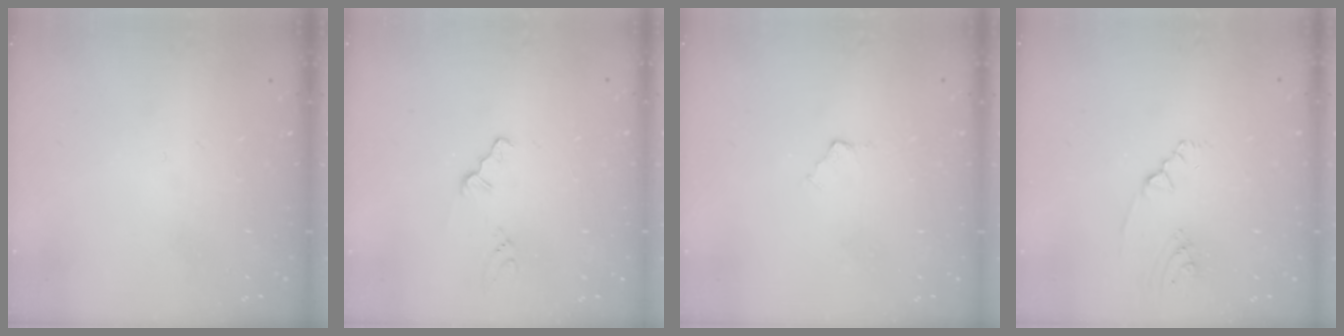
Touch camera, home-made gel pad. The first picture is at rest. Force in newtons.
{"total": 0.7, "press": 0.6, "slide": 0.2}
{"total": 2.9, "press": 2.9, "slide": 0.5}
{"total": 2.4, "press": 2.2, "slide": 1.1}